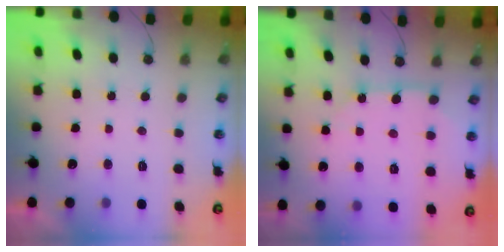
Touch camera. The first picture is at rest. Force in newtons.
{"total": 8.5, "press": 8.5, "slide": 0.8}